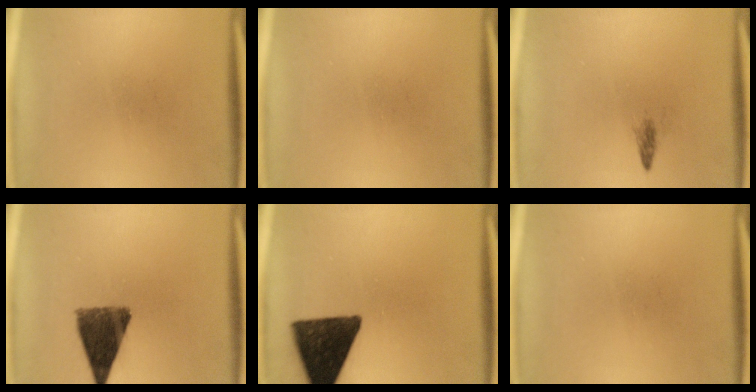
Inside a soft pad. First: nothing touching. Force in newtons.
{"total": 0.0}
{"total": 1.0}
{"total": 10.4}
{"total": 14.9}
{"total": 0.0}